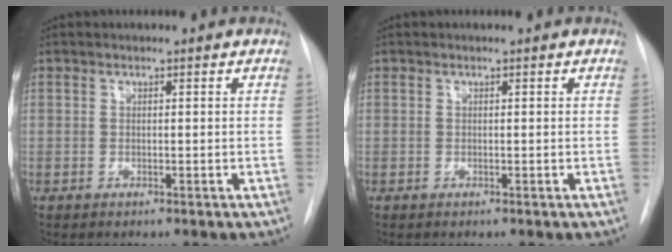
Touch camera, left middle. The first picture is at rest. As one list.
[{"total": 0.0}]